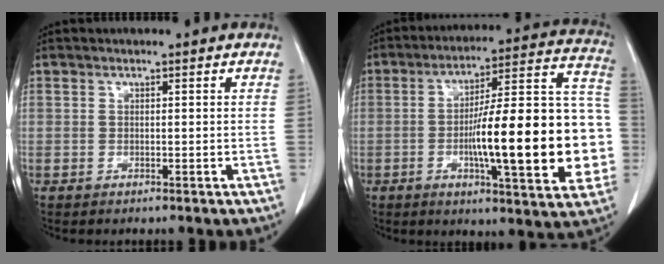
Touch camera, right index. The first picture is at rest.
{"total": 23.4, "force": [-3.6, 4.2, 22.7], "torque": [-0.260, 0.032, -0.047]}